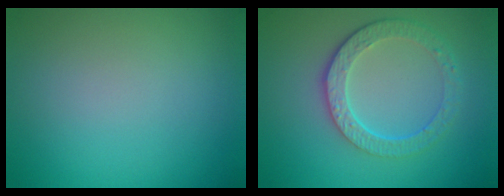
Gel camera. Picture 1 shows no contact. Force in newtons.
{"total": 4.5, "press": 3.4, "slide": 3.0}